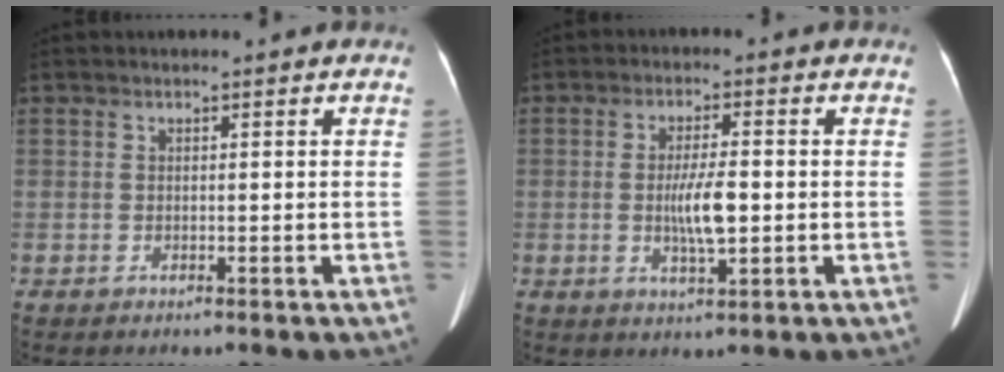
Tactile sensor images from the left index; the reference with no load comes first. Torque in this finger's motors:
{"motor_torque": [0.06, -0.13, 0.09, 0.02]}